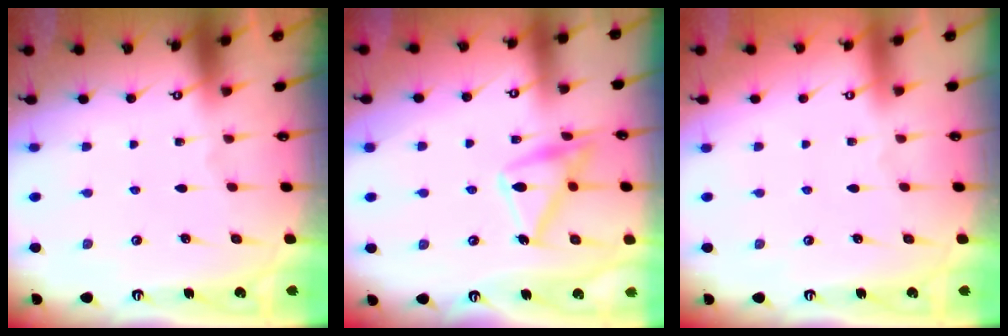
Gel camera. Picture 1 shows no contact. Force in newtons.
{"total": 16.6, "press": 16.6, "slide": 0.9}
{"total": 3.9, "press": 3.9, "slide": 0.1}